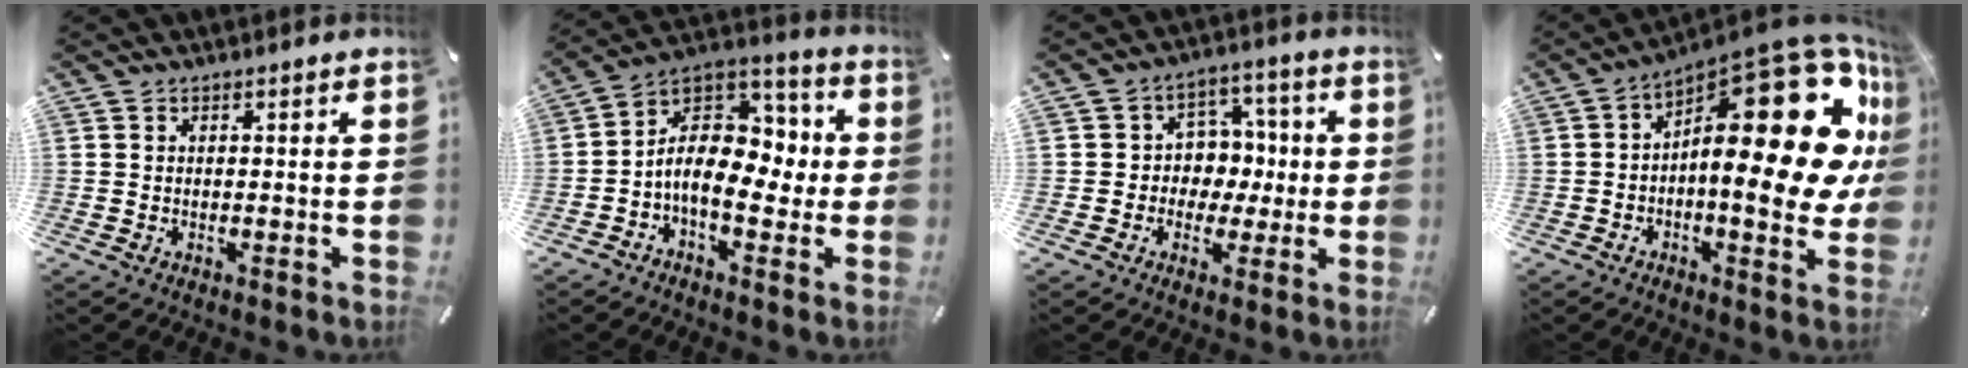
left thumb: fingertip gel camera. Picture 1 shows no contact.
{"total": 11.8, "force": [-2.2, 8.3, 8.1], "torque": [-0.143, 0.001, -0.040]}
{"total": 7.9, "force": [-0.8, 7.6, 1.9], "torque": [-0.031, 0.011, -0.011]}
{"total": 27.4, "force": [7.2, 11.5, 23.8], "torque": [-0.307, -0.079, 0.132]}